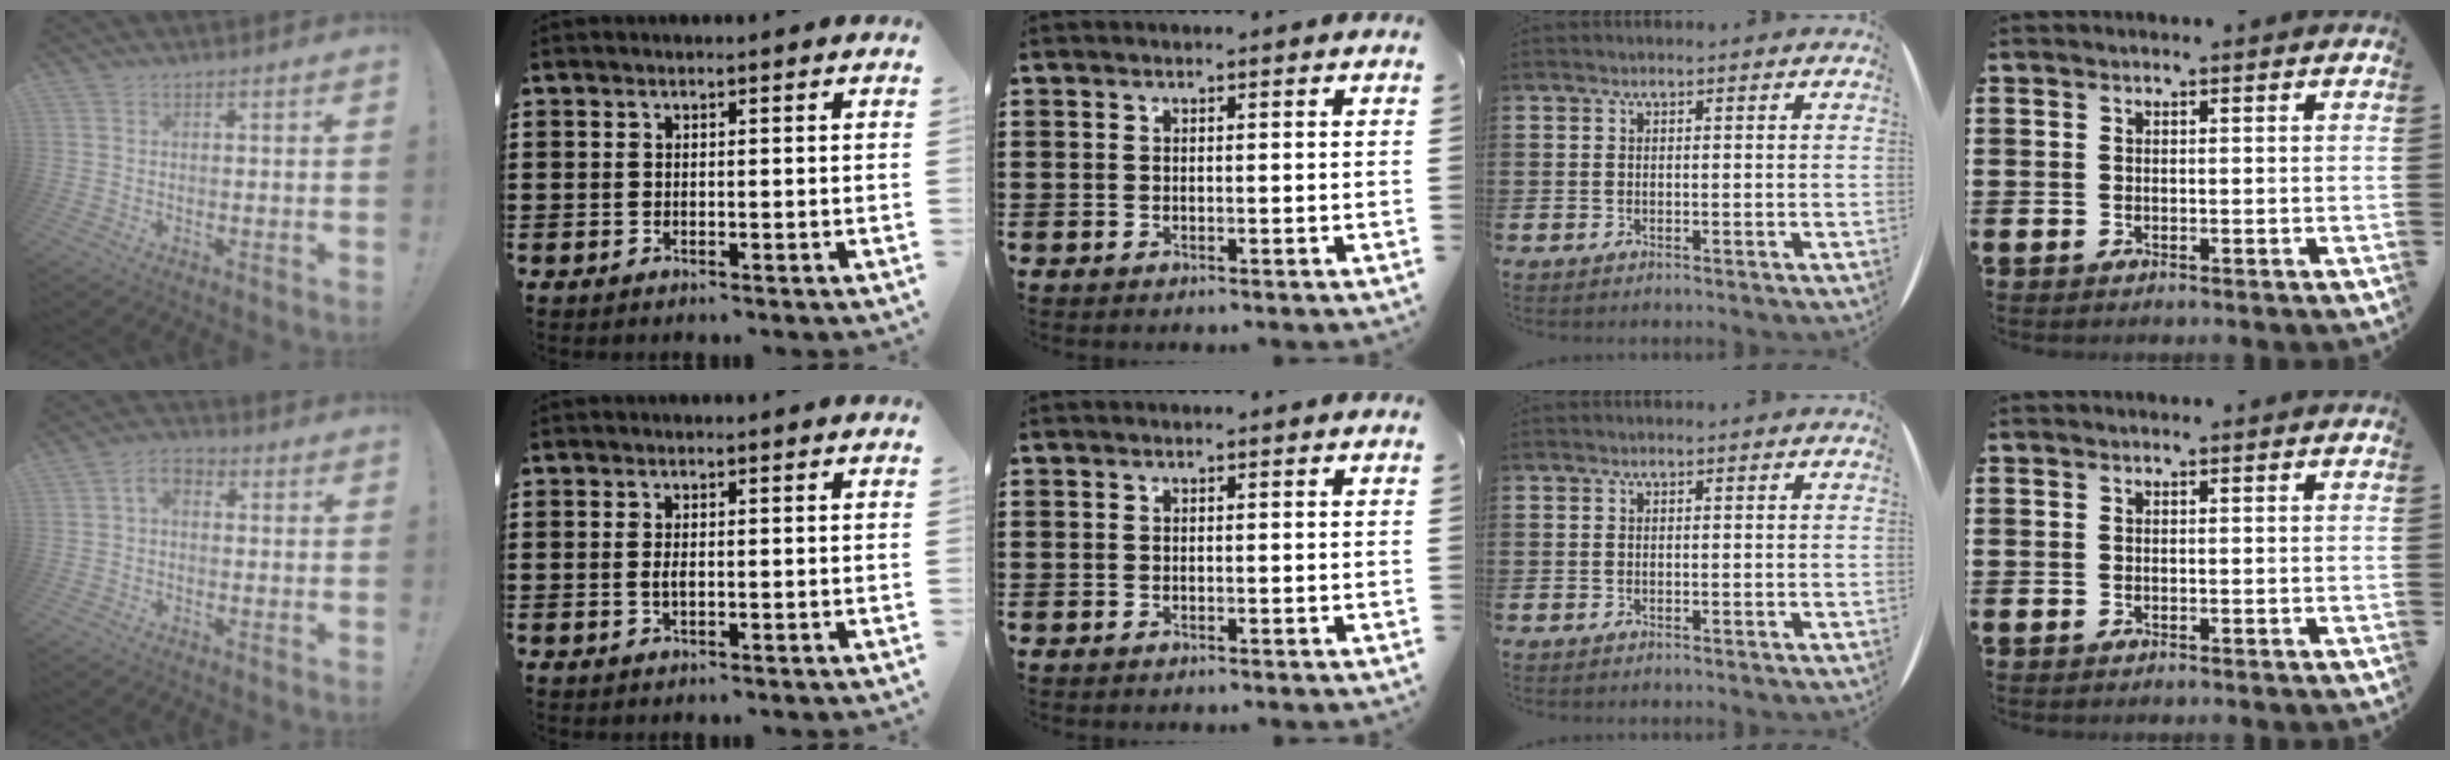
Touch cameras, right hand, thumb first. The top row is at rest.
{"thumb": {"total": 4.1, "force": [0.1, 2.7, 3.1], "torque": [-0.050, 0.007, 0.003]}, "index": {"total": 1.5, "force": [-0.2, 0.6, 1.4], "torque": [-0.034, -0.001, -0.006]}}